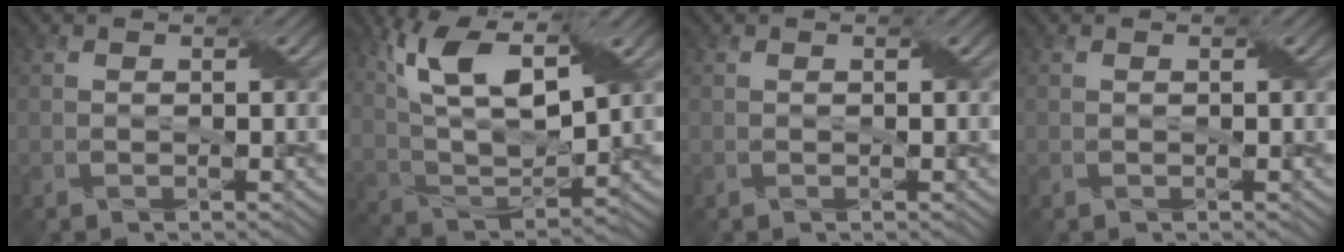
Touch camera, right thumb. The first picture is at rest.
{"total": 13.3, "force": [6.6, 5.8, 10.0], "torque": [-0.217, 0.013, 0.122]}
{"total": 0.0}
{"total": 0.0}